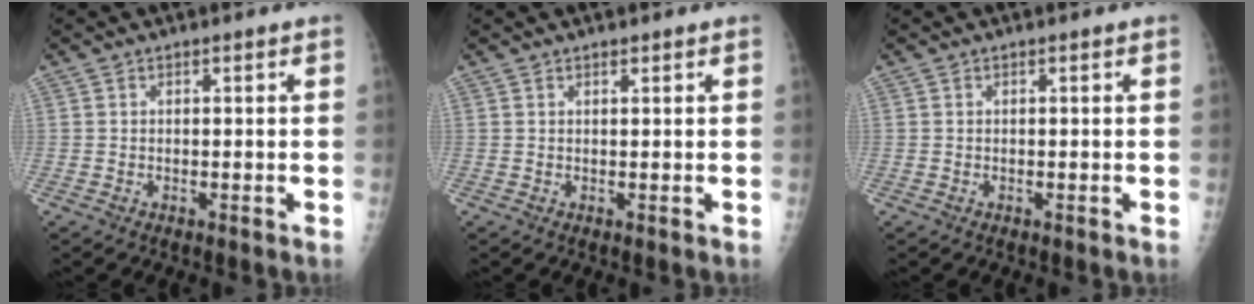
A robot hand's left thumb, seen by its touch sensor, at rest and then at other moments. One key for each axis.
{"total": 0.7, "fx": 0.6, "fy": 0.2, "fz": 0.3, "tx": -0.005, "ty": -0.002, "tz": 0.009}
{"total": 0.0}